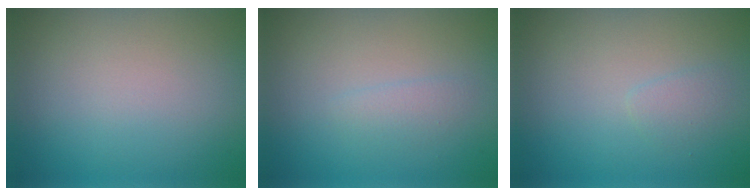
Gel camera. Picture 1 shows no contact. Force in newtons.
{"total": 1.1, "press": 1.1, "slide": 0.1}
{"total": 1.0, "press": 1.0, "slide": 0.0}